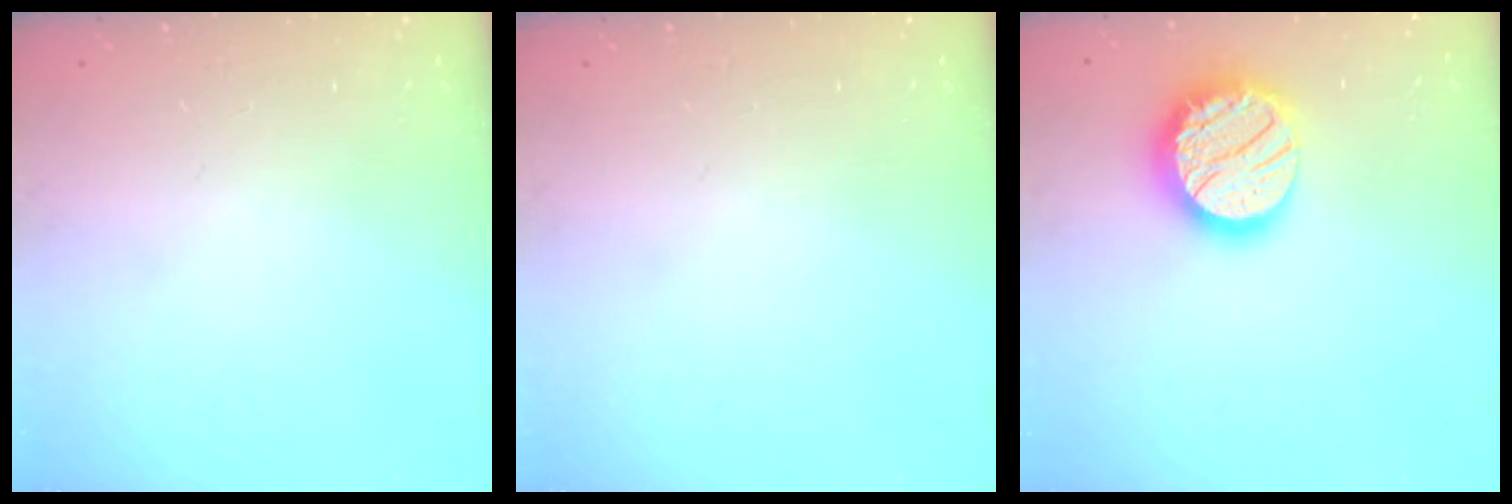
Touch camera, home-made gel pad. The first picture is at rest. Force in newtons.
{"total": 0.0}
{"total": 17.4, "press": 17.4, "slide": 1.2}